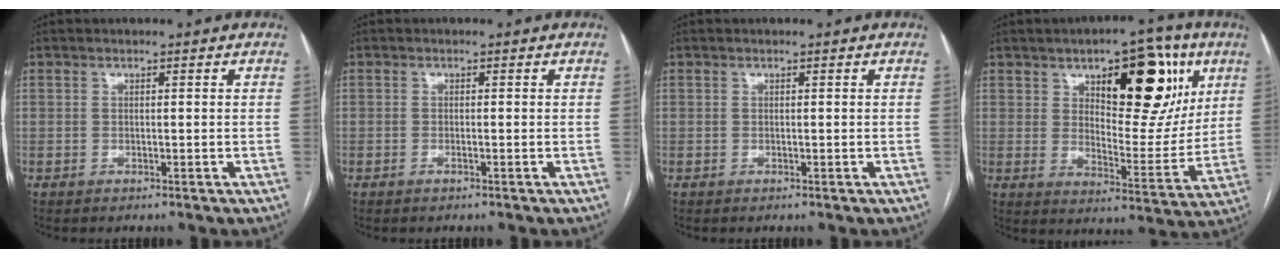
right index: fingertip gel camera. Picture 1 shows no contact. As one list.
[{"total": 0.5, "force": [-0.3, 0.0, 0.4], "torque": [-0.009, 0.000, -0.005]}, {"total": 0.0}, {"total": 17.8, "force": [8.0, 7.3, 14.1], "torque": [-0.178, 0.012, 0.121]}]